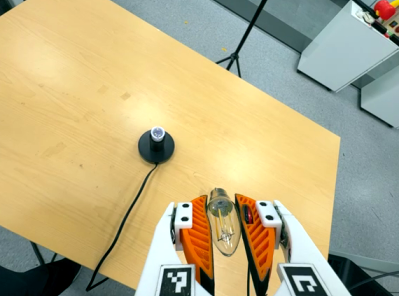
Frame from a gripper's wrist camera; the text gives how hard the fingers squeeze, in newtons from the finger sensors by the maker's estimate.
{"total": 22.7, "left": 23.4, "right": 22.1}